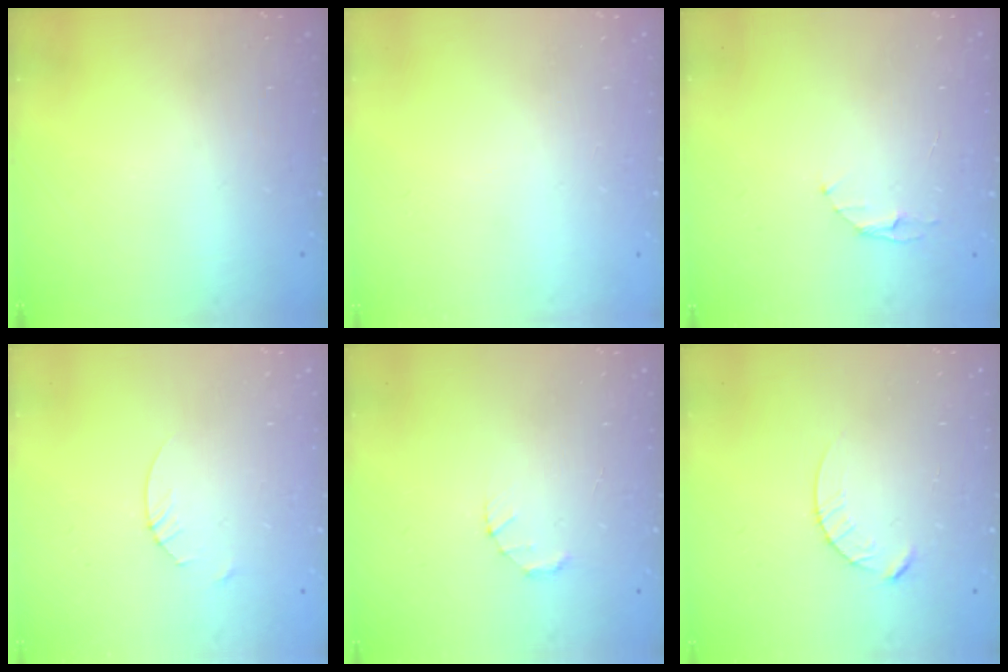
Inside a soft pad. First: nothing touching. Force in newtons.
{"total": 0.0}
{"total": 3.2, "press": 3.2, "slide": 0.4}
{"total": 1.4, "press": 1.4, "slide": 0.2}
{"total": 1.5, "press": 1.5, "slide": 0.3}
{"total": 4.7, "press": 4.7, "slide": 0.5}